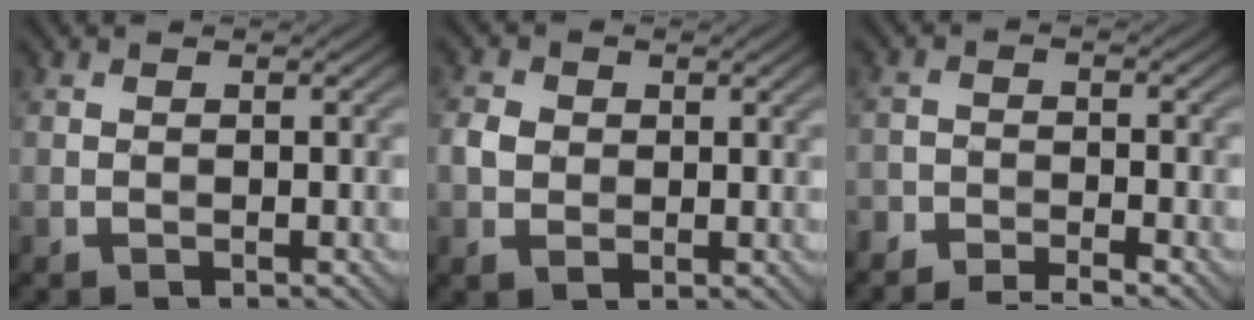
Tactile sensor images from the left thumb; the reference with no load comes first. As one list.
[{"total": 2.9, "force": [0.4, 2.4, 1.7], "torque": [-0.042, 0.000, 0.004]}, {"total": 3.7, "force": [-3.3, 0.6, 1.4], "torque": [-0.027, -0.001, -0.065]}]